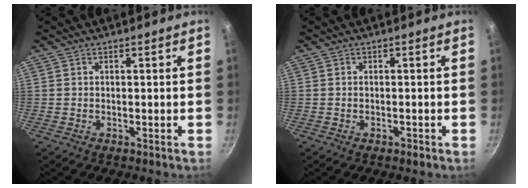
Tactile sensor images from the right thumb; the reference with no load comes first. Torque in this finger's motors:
{"motor_torque": [-0.50, -0.29, -0.18, 0.09, 0.00]}